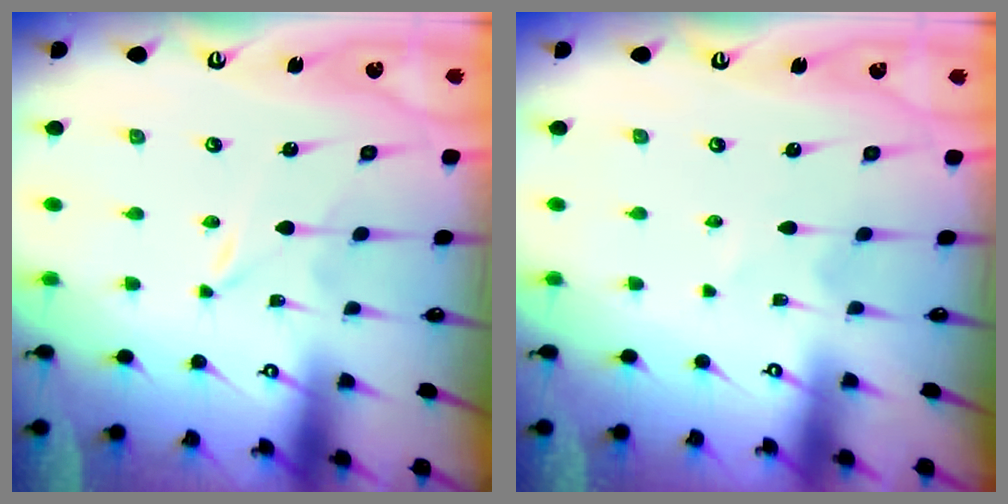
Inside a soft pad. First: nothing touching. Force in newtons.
{"total": 1.0, "press": 1.0, "slide": 0.1}